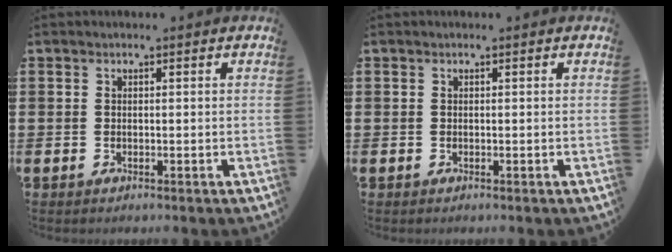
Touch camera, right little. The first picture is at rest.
{"total": 0.0}